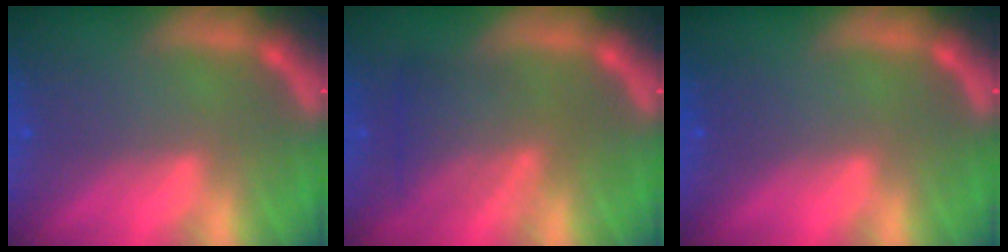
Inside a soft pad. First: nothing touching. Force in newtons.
{"total": 5.1}
{"total": 0.0}